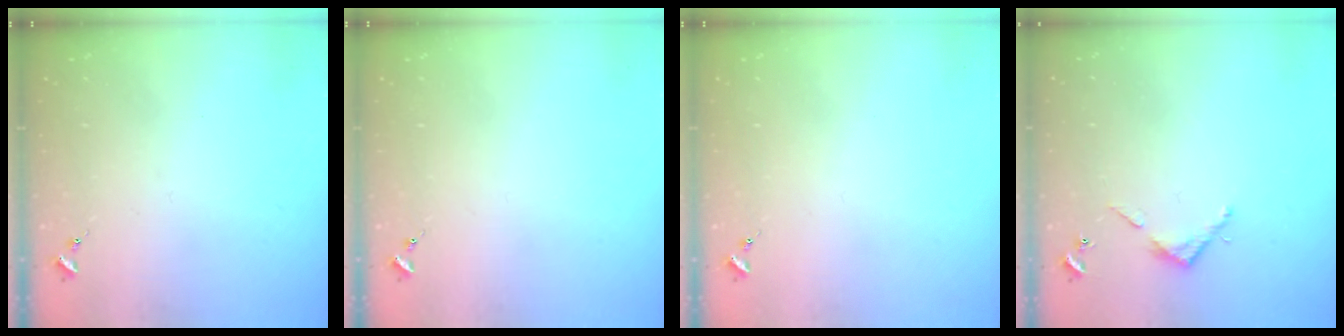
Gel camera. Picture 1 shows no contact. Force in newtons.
{"total": 0.0}
{"total": 0.0}
{"total": 3.5, "press": 3.5, "slide": 0.2}